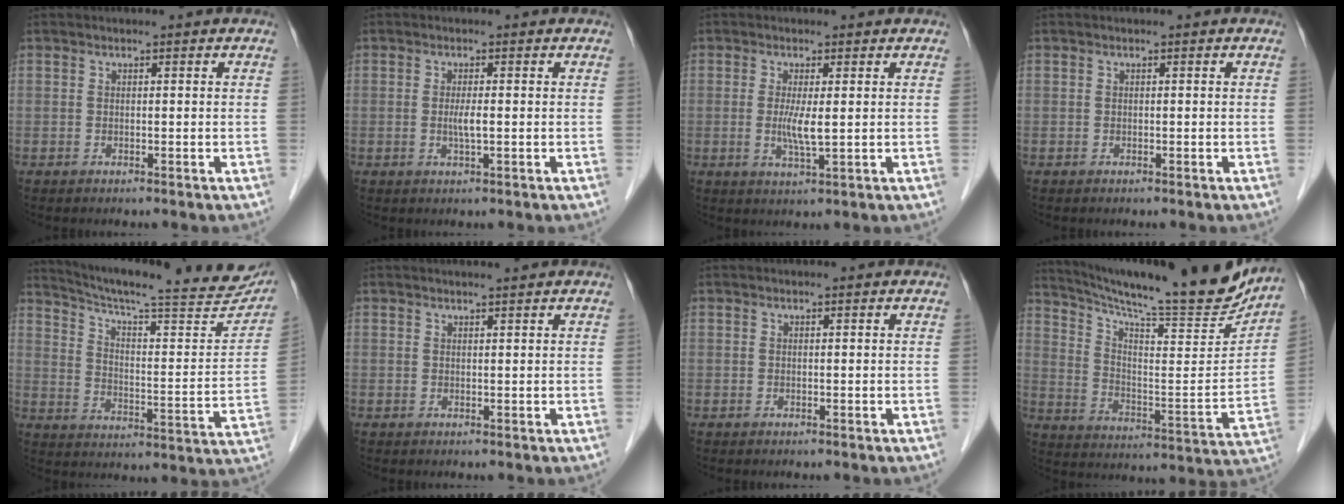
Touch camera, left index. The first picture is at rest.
{"total": 1.9, "force": [-0.2, 0.0, 1.9], "torque": [-0.042, -0.003, -0.003]}
{"total": 3.5, "force": [0.1, 0.2, 3.5], "torque": [-0.075, -0.008, 0.006]}
{"total": 0.0}
{"total": 26.3, "force": [23.4, 2.7, 11.8], "torque": [-0.178, -0.051, 0.305]}
{"total": 1.4, "force": [1.2, -0.4, 0.4], "torque": [-0.008, -0.001, 0.023]}
{"total": 0.0}
{"total": 20.6, "force": [19.2, 0.3, 7.6], "torque": [-0.134, -0.065, 0.280]}